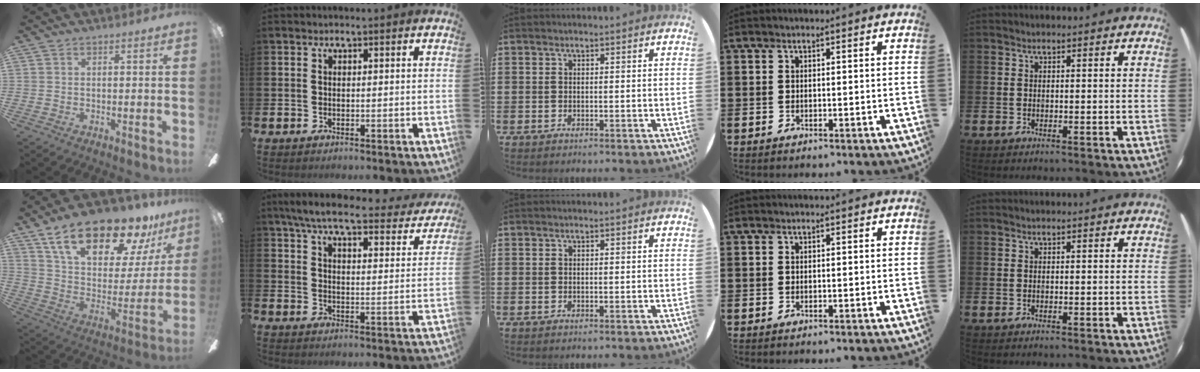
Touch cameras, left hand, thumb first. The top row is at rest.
{"thumb": {"total": 23.7, "force": [17.1, 9.7, 13.3], "torque": [-0.224, -0.108, 0.295]}, "index": {"total": 6.9, "force": [5.9, 1.3, 3.3], "torque": [-0.084, -0.035, 0.095]}}